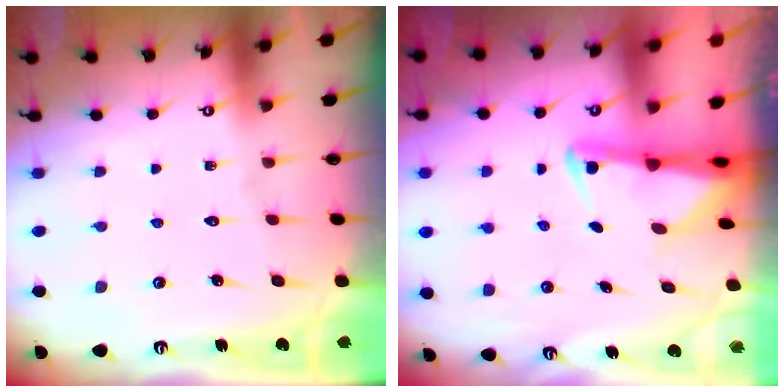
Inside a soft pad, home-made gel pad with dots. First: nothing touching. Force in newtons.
{"total": 2.6, "press": 2.5, "slide": 0.5}